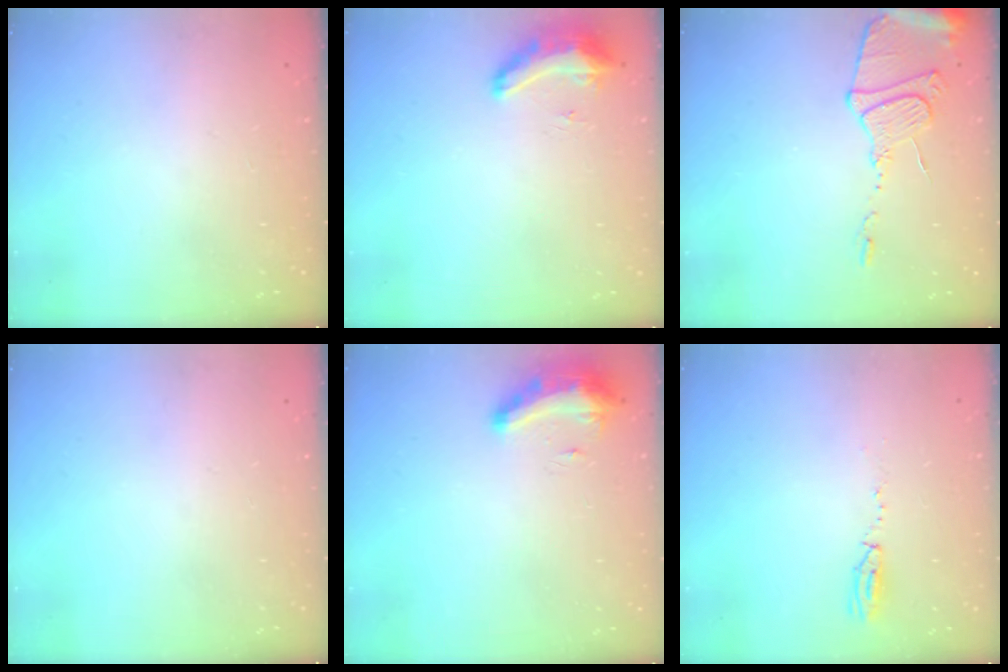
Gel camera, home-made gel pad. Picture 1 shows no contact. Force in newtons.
{"total": 9.2, "press": 8.6, "slide": 3.1}
{"total": 12.3, "press": 12.3, "slide": 1.1}
{"total": 0.0}
{"total": 19.6, "press": 13.3, "slide": 14.5}
{"total": 11.2, "press": 4.4, "slide": 10.3}